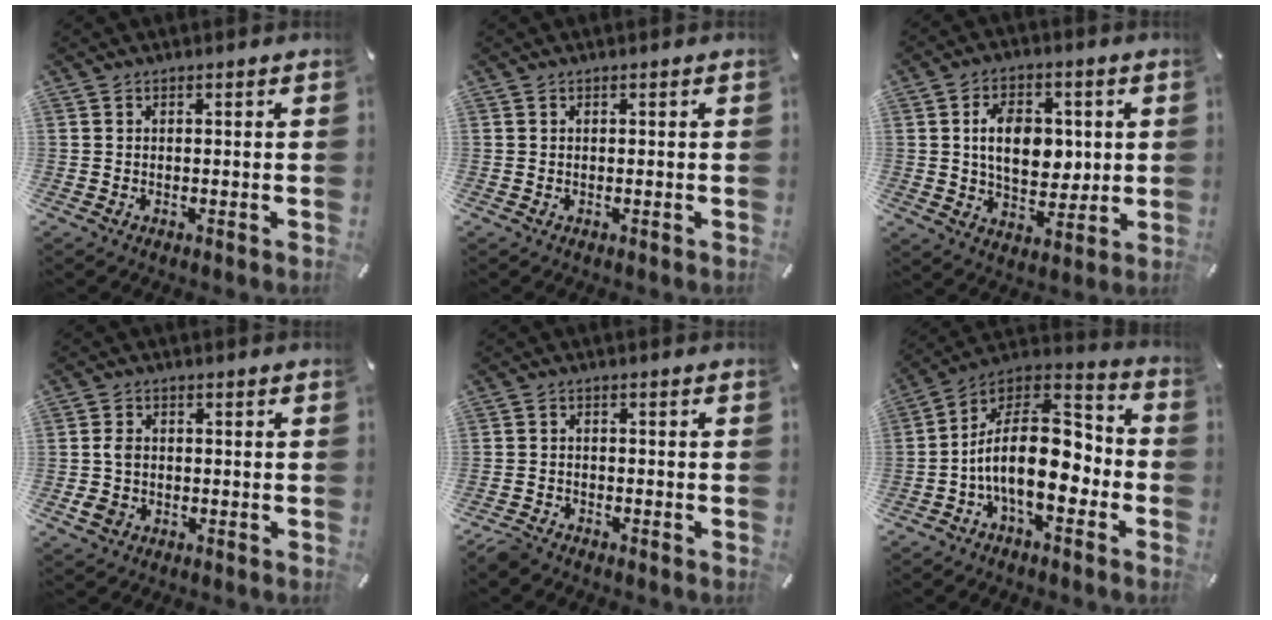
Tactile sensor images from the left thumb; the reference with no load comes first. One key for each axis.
{"total": 0.0}
{"total": 11.5, "fx": 1.7, "fy": 8.0, "fz": 8.1, "tx": -0.135, "ty": 0.004, "tz": 0.027}
{"total": 3.7, "fx": -0.7, "fy": 3.0, "fz": 2.1, "tx": -0.052, "ty": 0.002, "tz": -0.015}
{"total": 2.9, "fx": -2.5, "fy": 1.1, "fz": 0.7, "tx": -0.025, "ty": 0.011, "tz": -0.054}
{"total": 18.6, "fx": -4.1, "fy": 10.5, "fz": 14.8, "tx": -0.267, "ty": 0.010, "tz": -0.069}